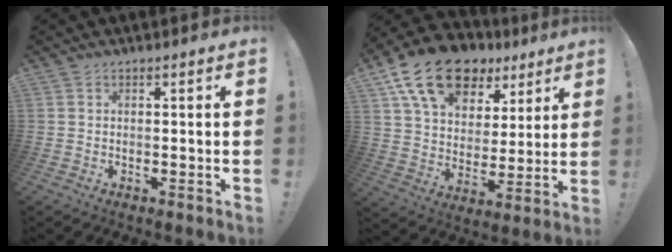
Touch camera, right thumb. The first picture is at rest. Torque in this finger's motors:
{"motor_torque": [1.08, 3.93, 0.36, 0.31, 0.12]}